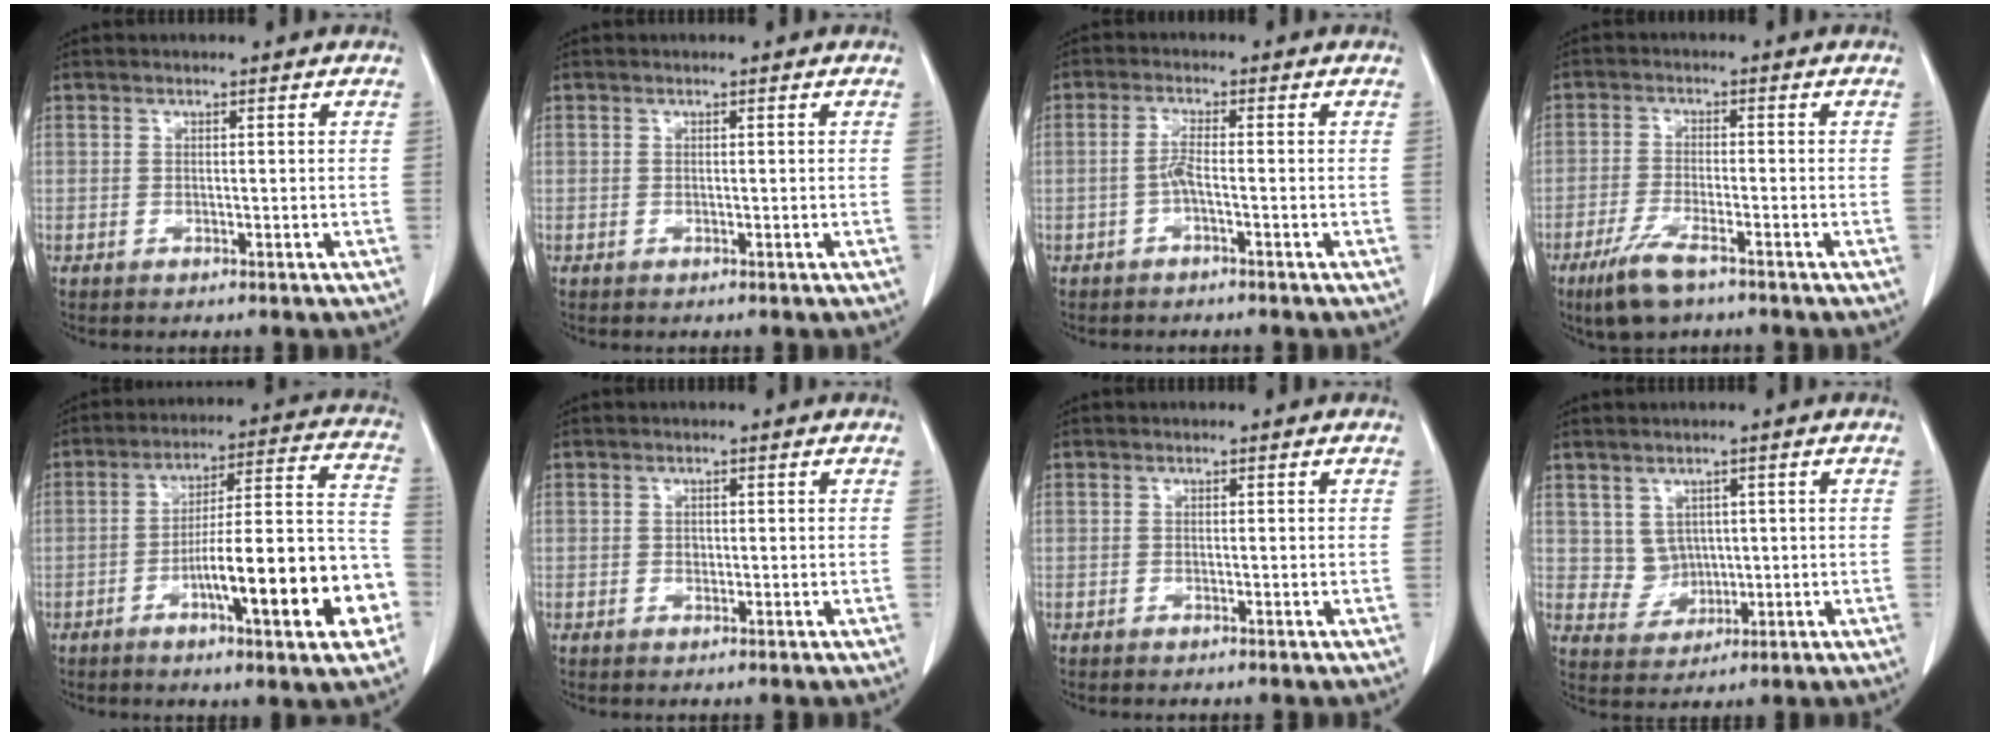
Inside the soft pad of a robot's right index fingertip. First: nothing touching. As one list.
[{"total": 0.0}, {"total": 2.5, "force": [-0.9, 0.0, 2.3], "torque": [-0.046, 0.002, -0.020]}, {"total": 6.3, "force": [-4.3, 1.3, 4.5], "torque": [-0.096, -0.013, -0.074]}, {"total": 17.7, "force": [-6.6, 2.2, 16.3], "torque": [-0.210, 0.022, -0.092]}, {"total": 0.7, "force": [0.0, 0.6, 0.3], "torque": [-0.003, 0.002, -0.001]}, {"total": 0.0}, {"total": 3.9, "force": [1.0, 3.6, 1.0], "torque": [-0.019, 0.005, 0.028]}]